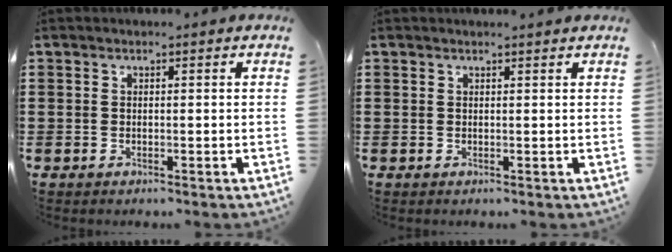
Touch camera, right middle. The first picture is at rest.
{"total": 0.6, "force": [0.6, -0.1, 0.1], "torque": [-0.003, -0.004, 0.011]}